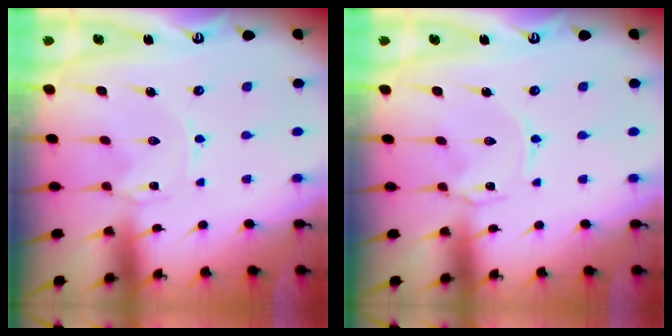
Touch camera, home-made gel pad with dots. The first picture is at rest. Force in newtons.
{"total": 0.9, "press": 0.8, "slide": 0.2}